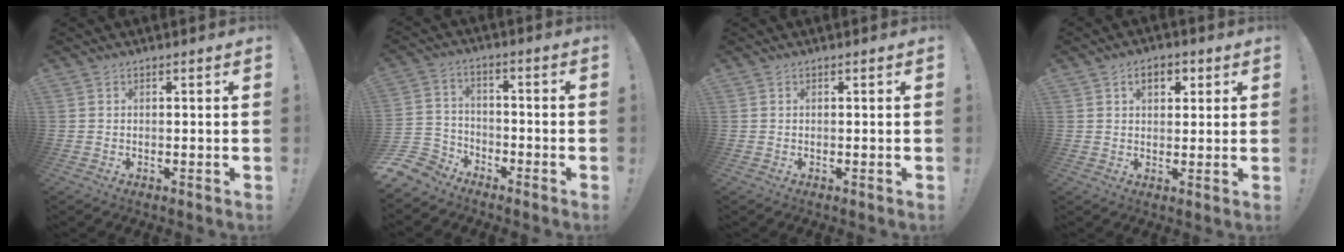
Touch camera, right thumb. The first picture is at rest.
{"total": 7.0, "force": [-5.5, 4.2, 1.1], "torque": [-0.022, 0.033, -0.105]}
{"total": 0.0}
{"total": 5.3, "force": [2.1, 3.4, 3.5], "torque": [-0.047, 0.001, 0.033]}